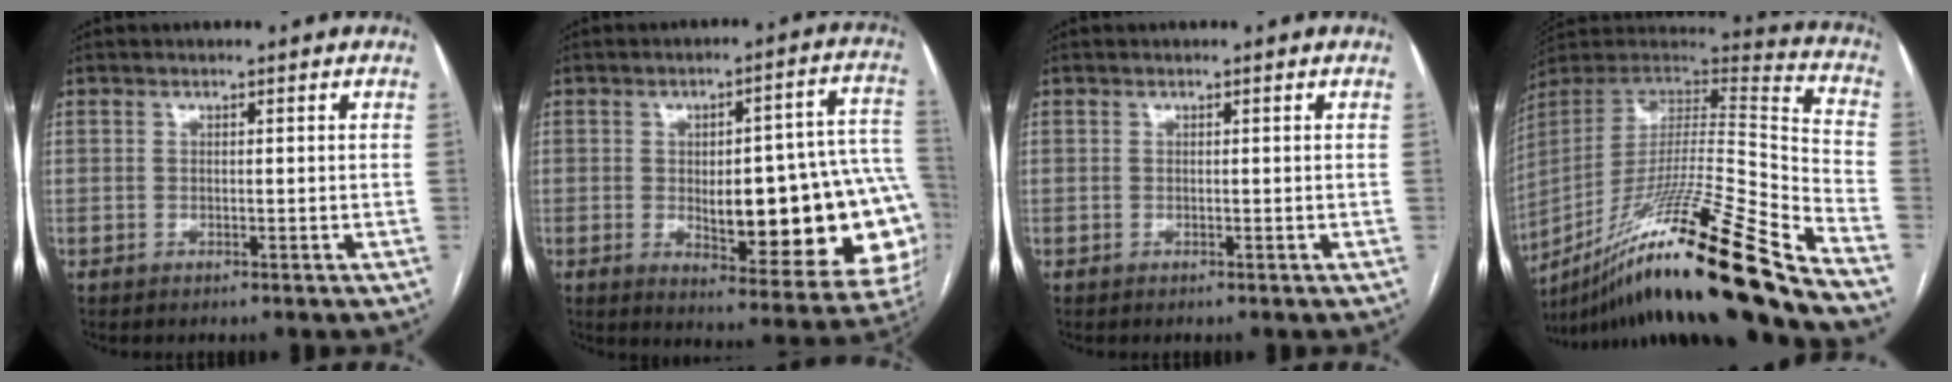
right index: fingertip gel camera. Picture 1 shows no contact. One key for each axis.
{"total": 23.5, "fx": -3.1, "fy": 7.0, "fz": 22.2, "tx": -0.195, "ty": 0.027, "tz": -0.013}
{"total": 0.0}
{"total": 33.6, "fx": -22.9, "fy": 1.3, "fz": 24.6, "tx": -0.396, "ty": -0.048, "tz": -0.387}